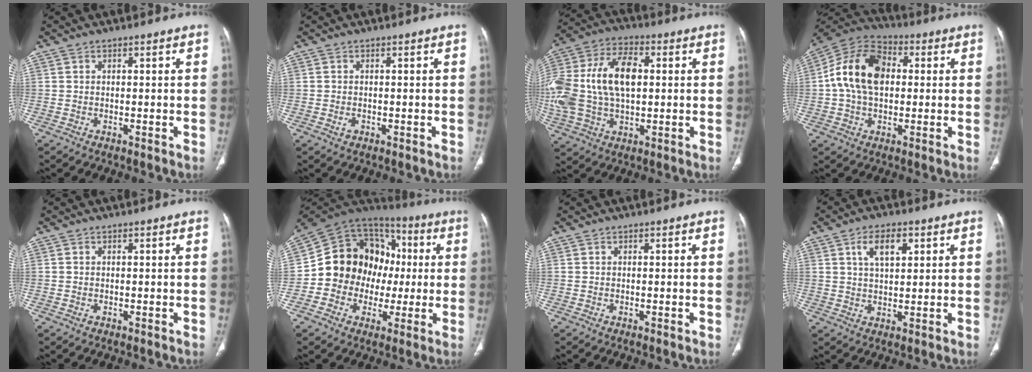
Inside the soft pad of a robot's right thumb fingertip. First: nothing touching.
{"total": 1.1, "force": [-0.3, 0.8, 0.6], "torque": [-0.015, 0.003, -0.002]}
{"total": 23.3, "force": [2.0, 13.9, 18.5], "torque": [-0.420, 0.021, 0.039]}
{"total": 15.3, "force": [1.5, 10.2, 11.3], "torque": [-0.193, 0.027, 0.016]}
{"total": 0.0}
{"total": 18.8, "force": [-0.7, 16.0, 9.9], "torque": [-0.124, 0.047, -0.010]}
{"total": 0.0}
{"total": 6.3, "force": [2.6, 3.2, 4.8], "torque": [-0.077, -0.006, 0.047]}